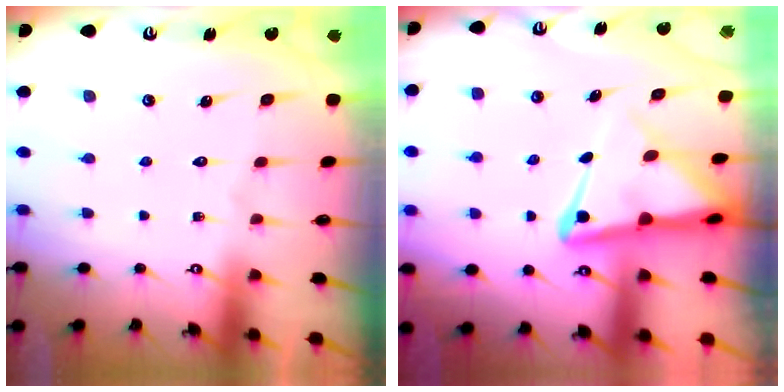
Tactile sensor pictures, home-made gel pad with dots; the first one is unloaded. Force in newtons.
{"total": 8.3, "press": 8.3, "slide": 0.9}